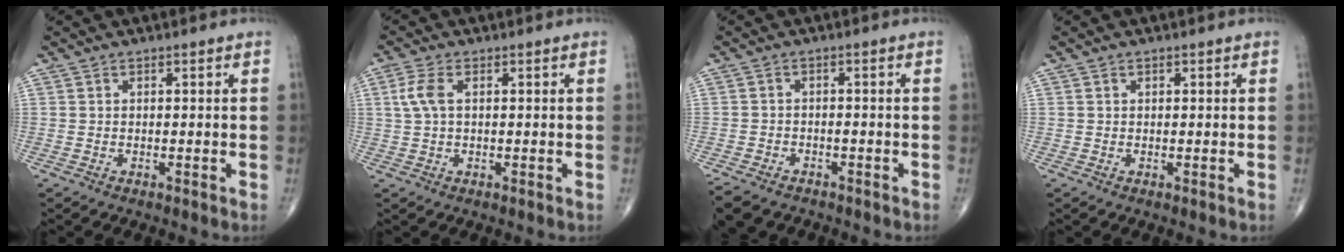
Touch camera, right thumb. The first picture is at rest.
{"total": 4.2, "force": [0.9, 2.1, 3.5], "torque": [-0.094, 0.012, 0.017]}
{"total": 9.0, "force": [-6.3, 5.3, 3.7], "torque": [-0.077, 0.009, -0.094]}
{"total": 0.0}